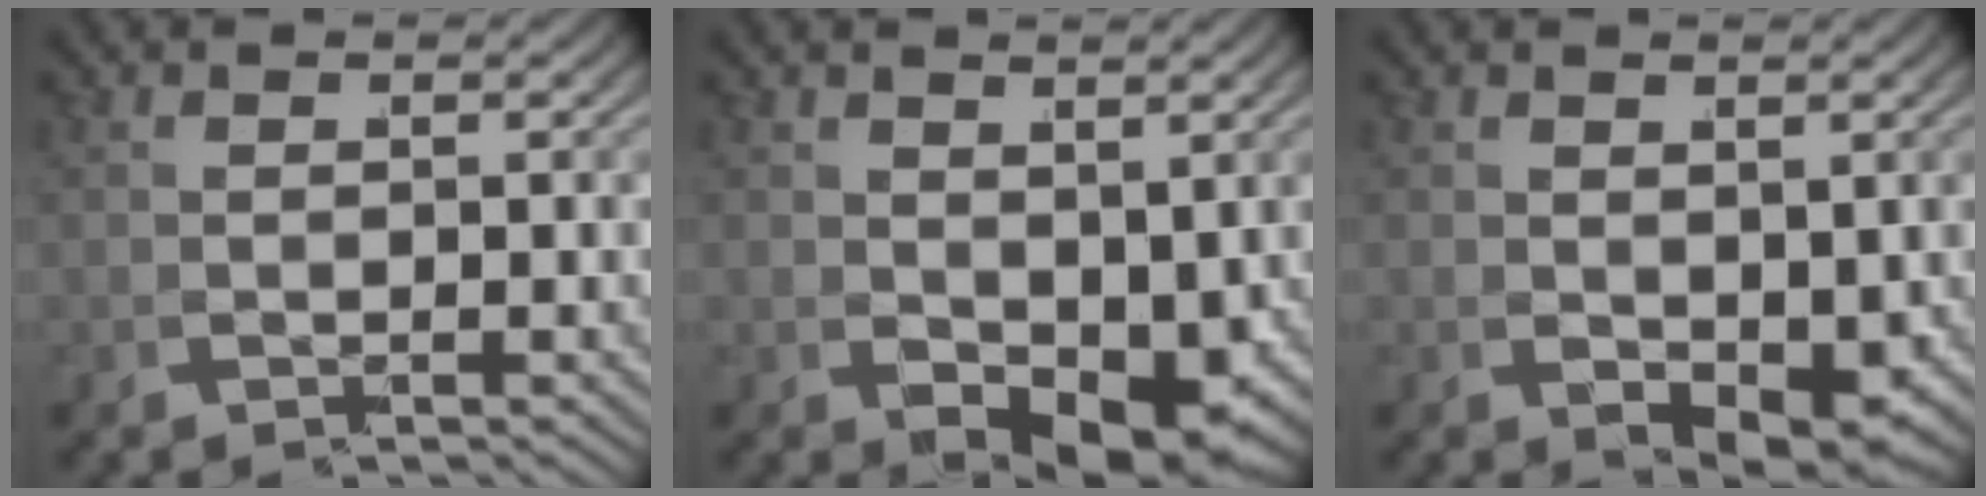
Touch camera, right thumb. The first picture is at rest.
{"total": 4.6, "force": [-0.5, 2.7, 3.7], "torque": [-0.076, -0.023, 0.005]}
{"total": 2.1, "force": [0.1, 1.0, 1.8], "torque": [-0.033, -0.012, 0.011]}